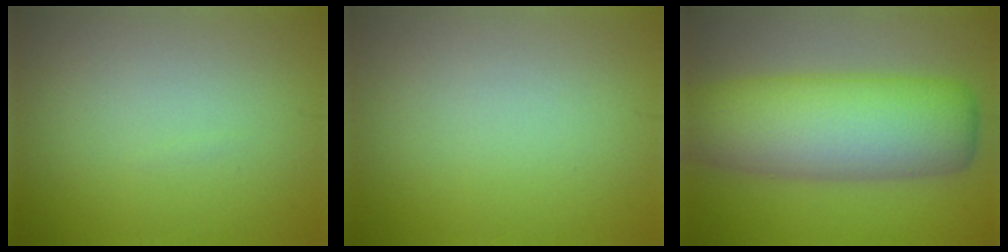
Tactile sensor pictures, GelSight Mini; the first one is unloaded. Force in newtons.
{"total": 0.0}
{"total": 10.9, "press": 10.9, "slide": 0.5}